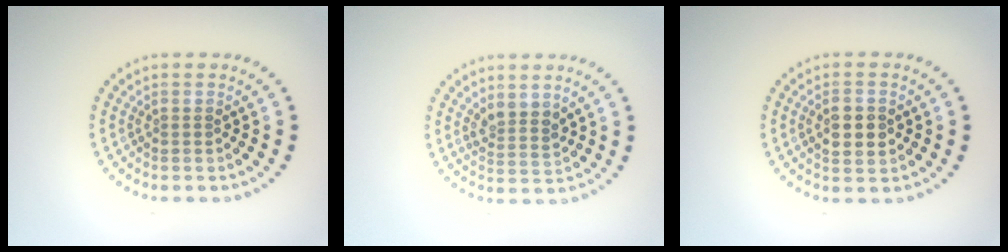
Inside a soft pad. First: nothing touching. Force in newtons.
{"total": 2.2, "press": 1.7, "slide": 1.4}
{"total": 2.7, "press": 2.7, "slide": 0.1}